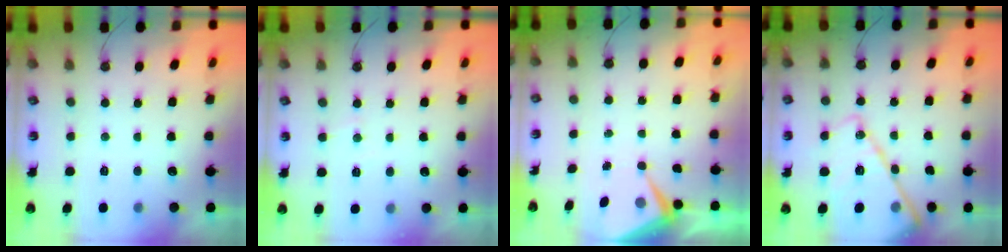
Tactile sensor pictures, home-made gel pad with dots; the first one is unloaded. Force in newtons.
{"total": 3.6, "press": 3.5, "slide": 0.6}
{"total": 7.3, "press": 7.2, "slide": 0.6}
{"total": 17.4, "press": 17.3, "slide": 1.7}